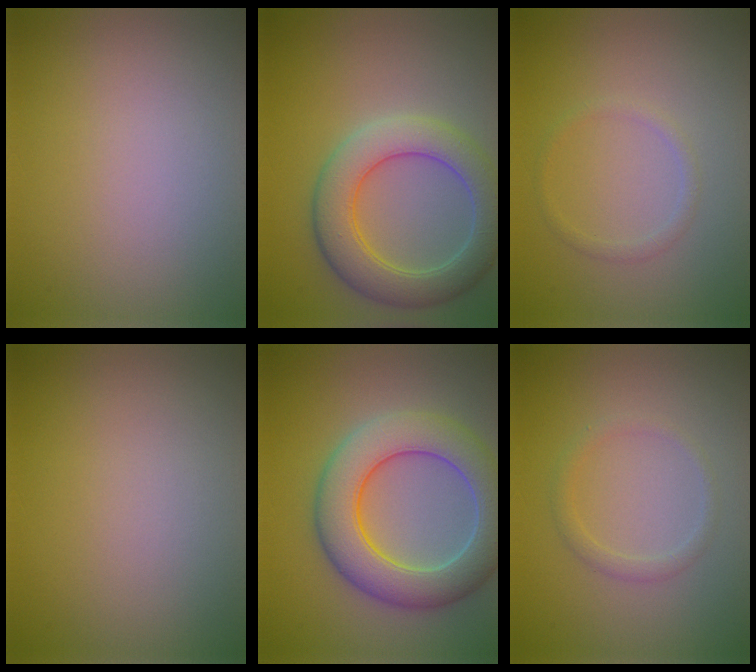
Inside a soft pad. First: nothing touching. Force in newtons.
{"total": 6.0, "press": 6.0, "slide": 0.7}
{"total": 1.0, "press": 1.0, "slide": 0.1}
{"total": 0.0}
{"total": 7.9, "press": 7.9, "slide": 0.3}
{"total": 1.4, "press": 1.4, "slide": 0.1}